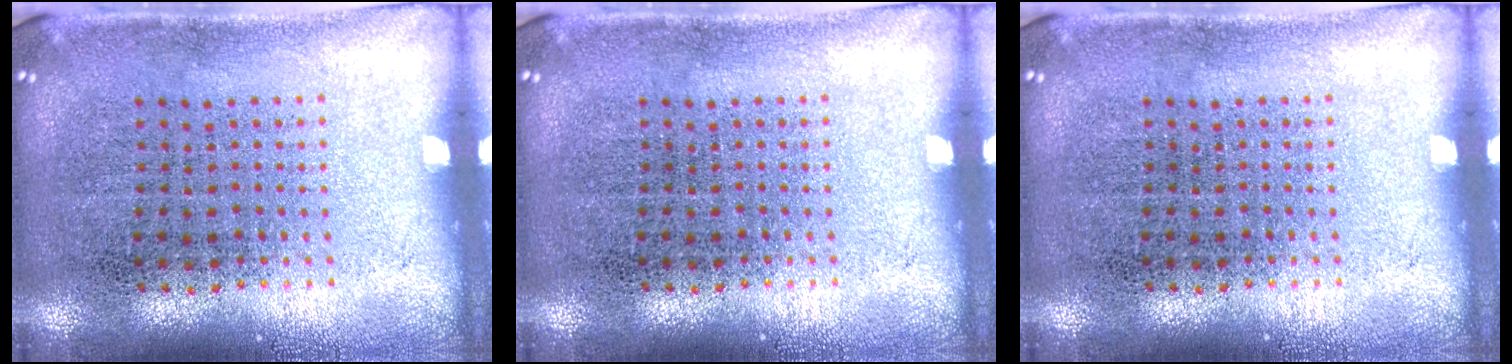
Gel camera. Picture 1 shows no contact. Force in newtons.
{"total": 0.0}
{"total": 0.0}